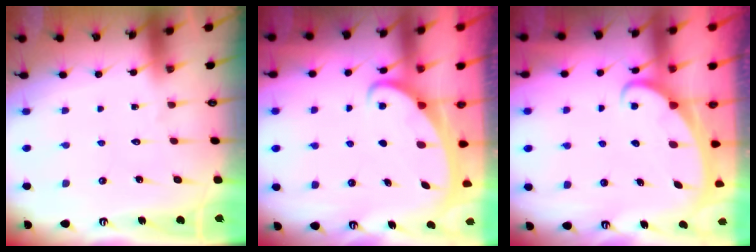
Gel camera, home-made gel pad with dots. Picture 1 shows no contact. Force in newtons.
{"total": 2.3, "press": 2.2, "slide": 0.4}
{"total": 2.4, "press": 2.3, "slide": 0.3}